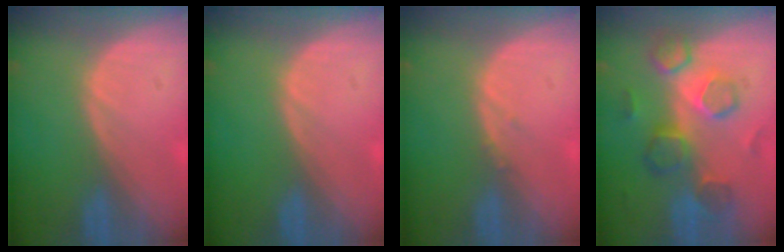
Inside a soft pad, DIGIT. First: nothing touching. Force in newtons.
{"total": 0.0}
{"total": 0.6, "press": 0.6, "slide": 0.3}
{"total": 8.7, "press": 8.4, "slide": 2.2}